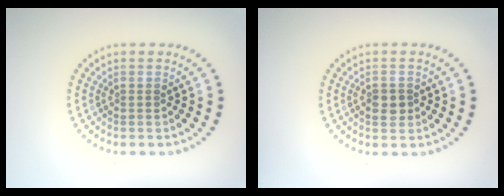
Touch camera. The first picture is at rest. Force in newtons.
{"total": 1.7, "press": 1.7, "slide": 0.5}